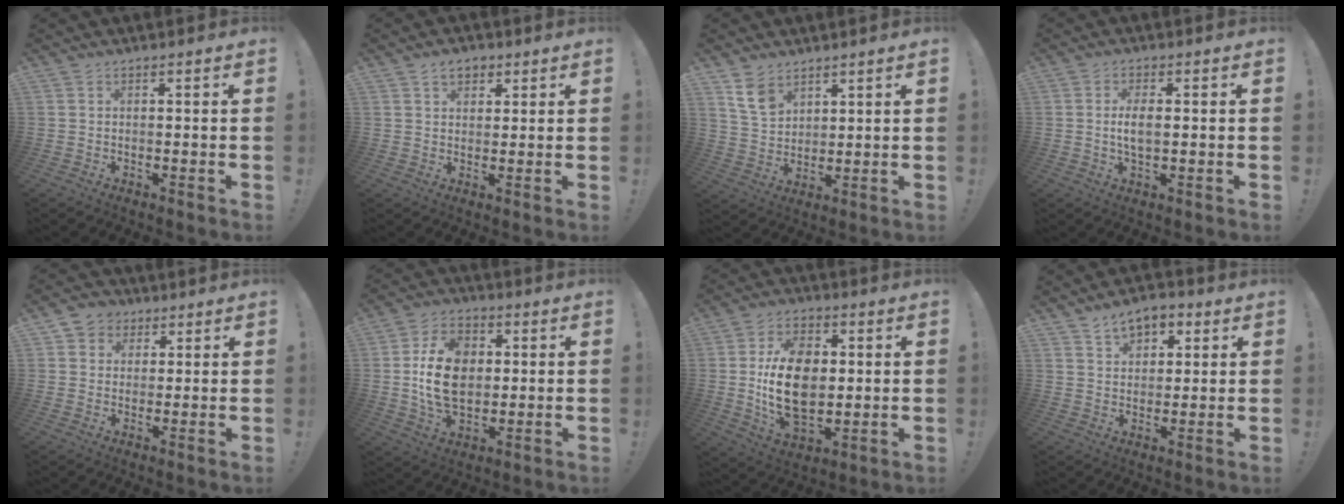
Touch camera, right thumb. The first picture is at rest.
{"total": 4.7, "force": [2.5, 3.2, 2.4], "torque": [-0.024, -0.006, 0.042]}
{"total": 8.5, "force": [5.8, 5.3, 3.4], "torque": [-0.056, -0.029, 0.112]}
{"total": 4.8, "force": [0.0, 2.1, 4.4], "torque": [-0.081, -0.003, -0.007]}
{"total": 5.1, "force": [1.6, 4.7, 0.9], "torque": [-0.011, -0.007, 0.030]}
{"total": 16.9, "force": [0.8, 11.9, 11.9], "torque": [-0.199, 0.007, 0.013]}
{"total": 18.6, "force": [0.6, 12.4, 13.9], "torque": [-0.244, 0.000, 0.011]}
{"total": 7.9, "force": [4.4, 5.4, 3.9], "torque": [-0.051, -0.016, 0.081]}